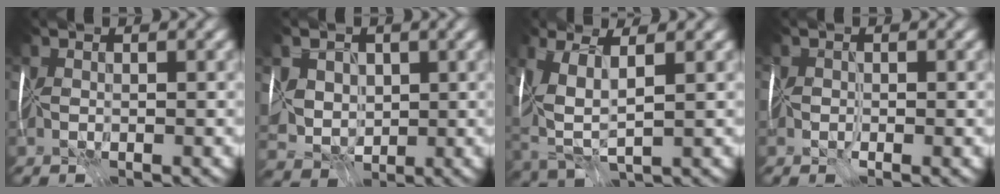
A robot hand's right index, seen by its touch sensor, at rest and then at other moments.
{"total": 4.9, "force": [1.0, 4.1, 2.5], "torque": [-0.043, 0.011, 0.009]}
{"total": 6.1, "force": [1.2, 2.5, 5.4], "torque": [-0.143, -0.009, 0.034]}
{"total": 1.0, "force": [-1.0, 0.1, -0.1], "torque": [0.006, -0.008, -0.013]}